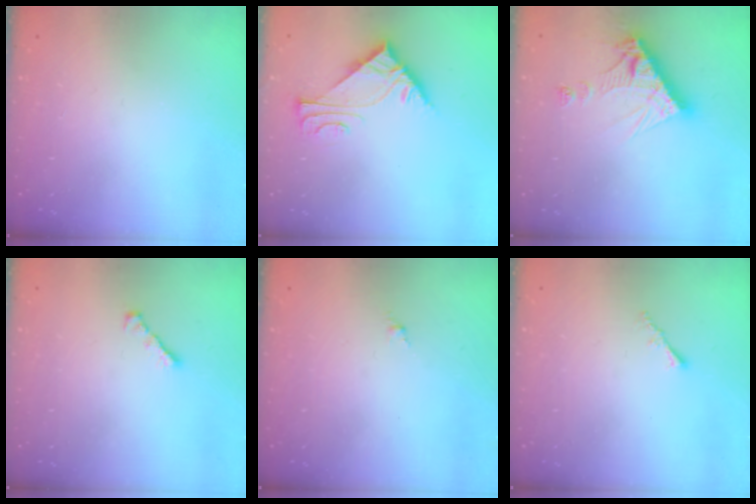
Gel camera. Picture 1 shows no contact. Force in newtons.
{"total": 6.0, "press": 6.0, "slide": 0.7}
{"total": 11.2, "press": 11.2, "slide": 1.0}
{"total": 2.5, "press": 2.4, "slide": 0.6}
{"total": 0.0}
{"total": 1.0, "press": 1.0, "slide": 0.4}